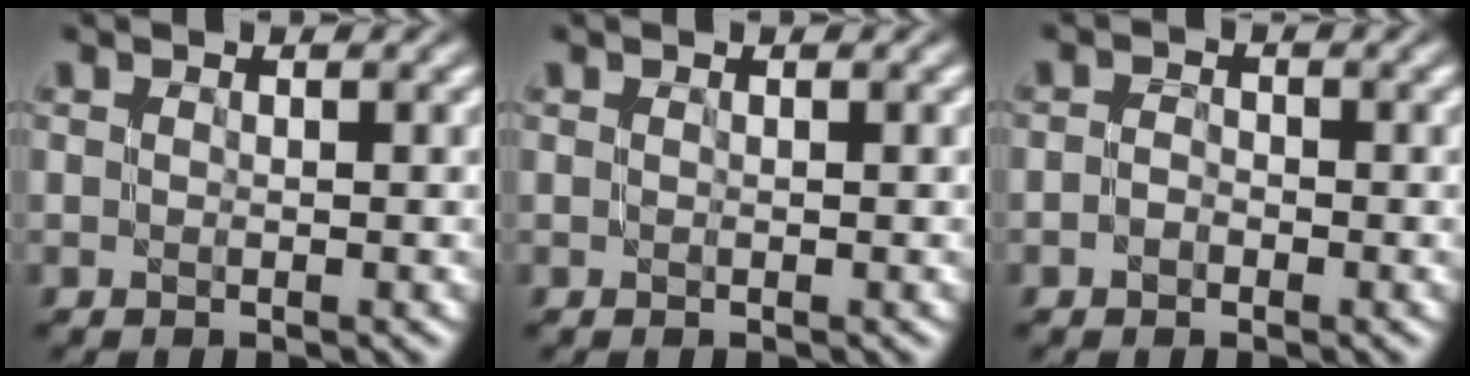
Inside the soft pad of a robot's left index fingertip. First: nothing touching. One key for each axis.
{"total": 0.0}
{"total": 1.1, "fx": -0.5, "fy": 0.9, "fz": 0.6, "tx": -0.012, "ty": 0.003, "tz": -0.013}